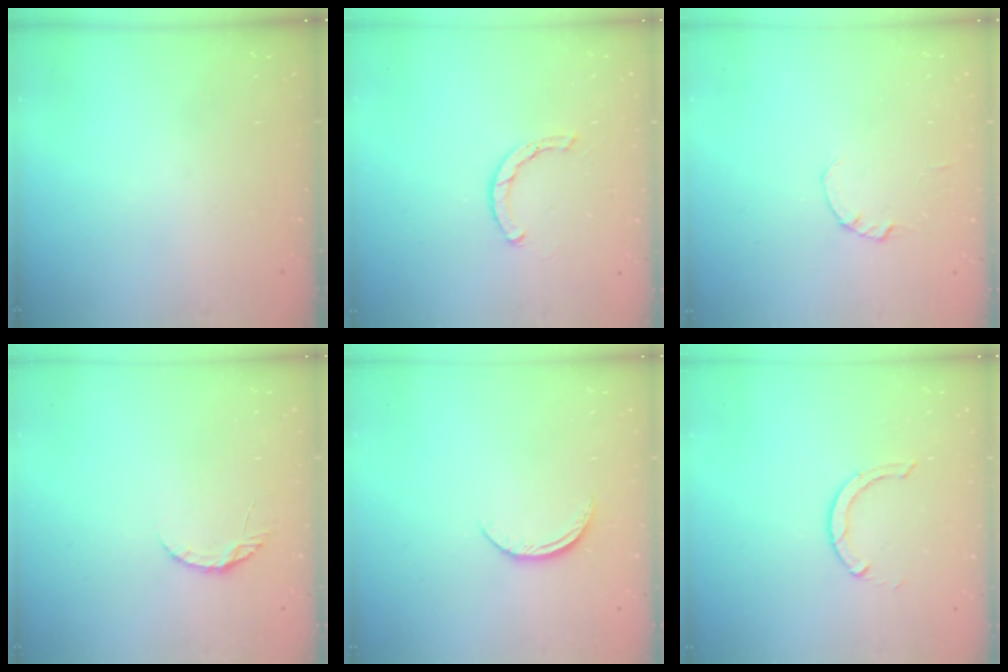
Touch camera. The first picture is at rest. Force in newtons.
{"total": 2.5, "press": 2.5, "slide": 0.1}
{"total": 0.0}
{"total": 5.1, "press": 5.0, "slide": 0.7}
{"total": 7.2, "press": 7.1, "slide": 0.8}
{"total": 2.9, "press": 2.9, "slide": 0.4}